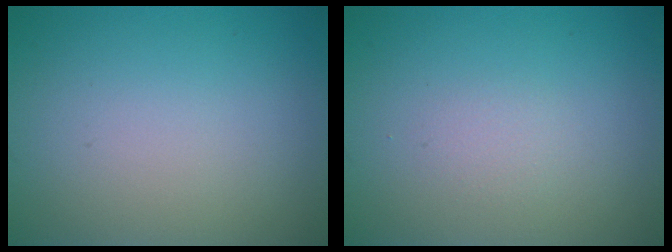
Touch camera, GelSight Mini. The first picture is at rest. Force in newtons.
{"total": 0.9, "press": 0.9, "slide": 0.0}